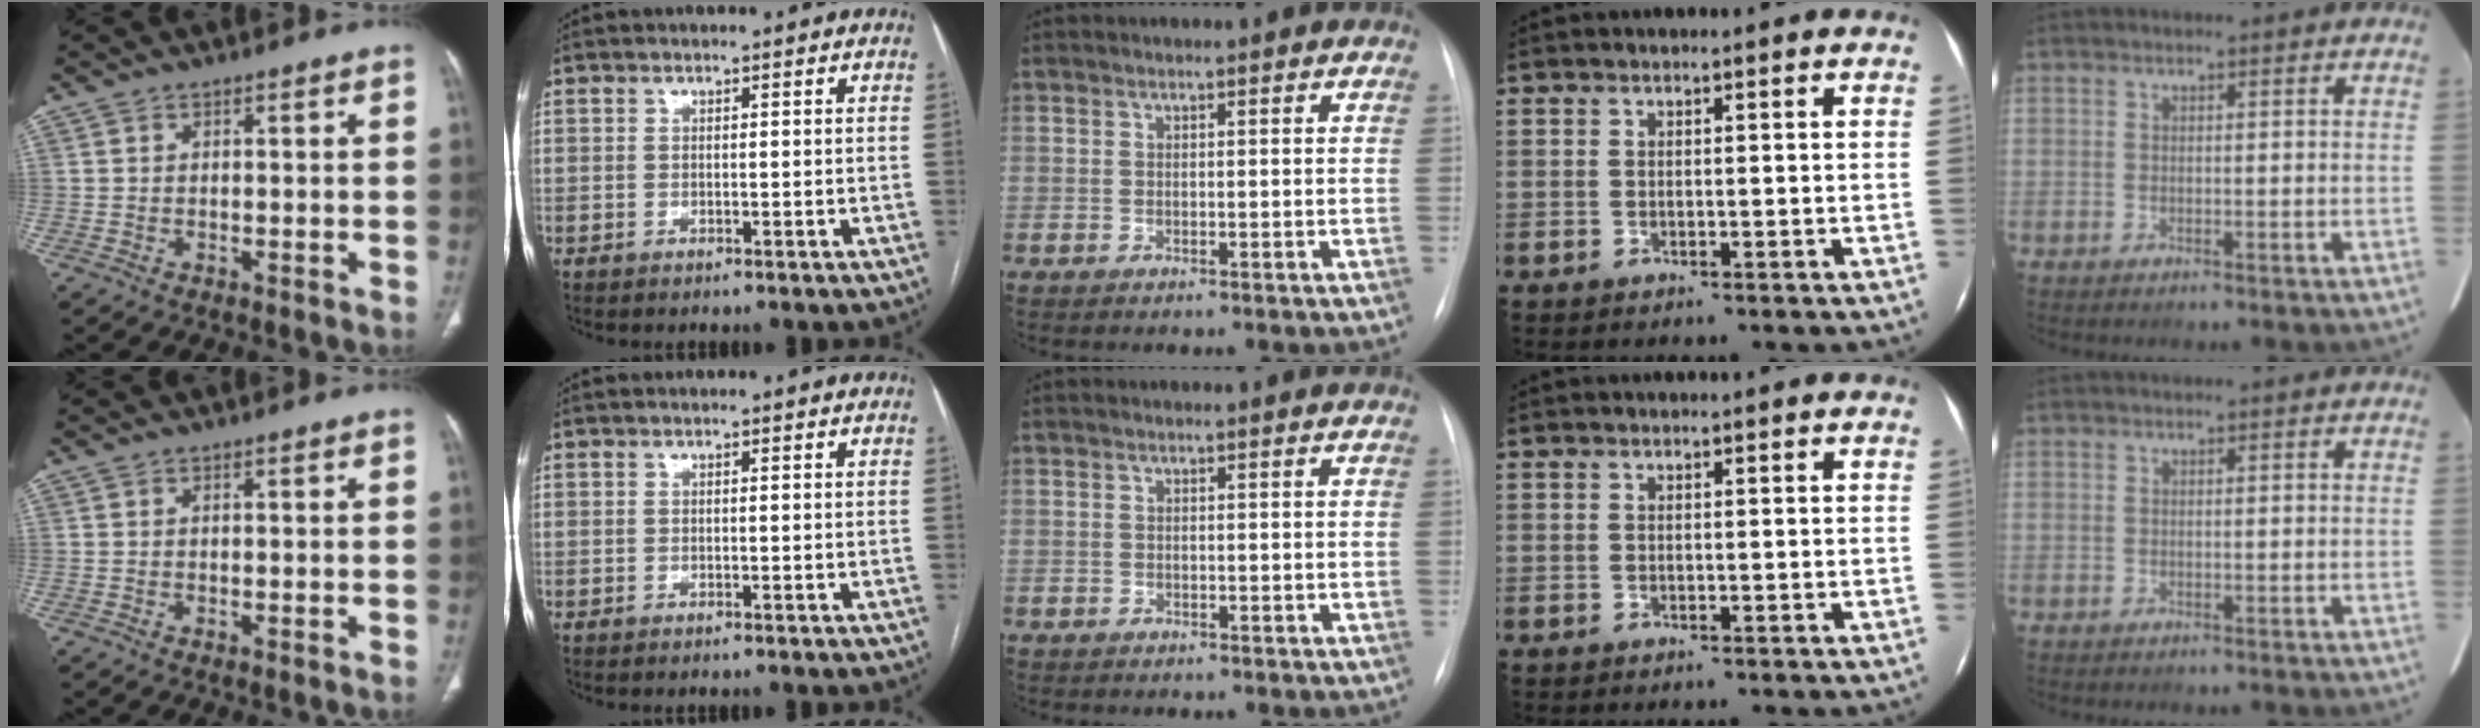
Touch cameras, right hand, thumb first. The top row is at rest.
{"middle": {"total": 2.7, "force": [-2.1, 1.4, 0.9], "torque": [-0.014, 0.002, -0.019]}}